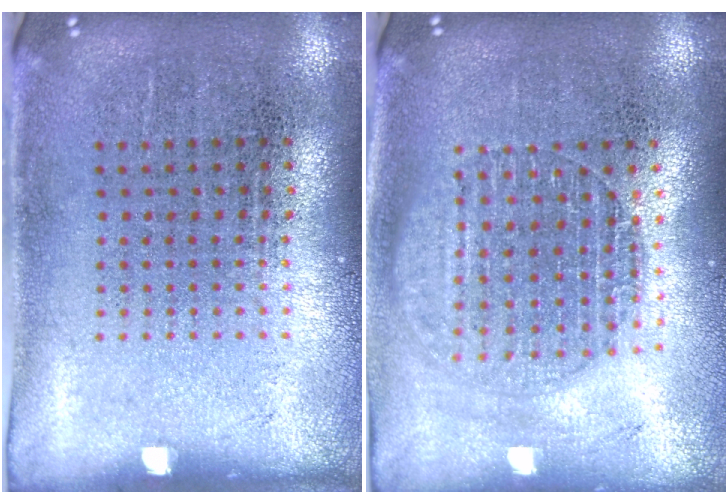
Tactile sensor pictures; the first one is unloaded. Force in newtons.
{"total": 1.6, "press": 1.4, "slide": 0.8}